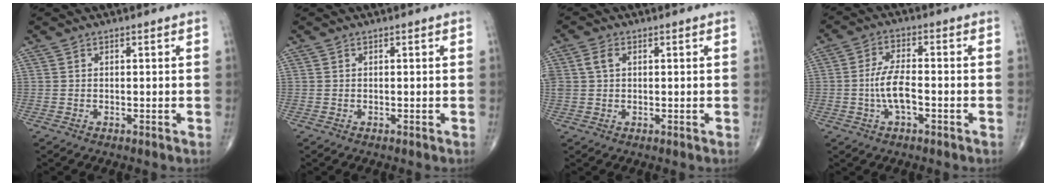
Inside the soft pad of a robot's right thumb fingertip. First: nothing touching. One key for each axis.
{"total": 0.0}
{"total": 3.7, "fx": 0.9, "fy": 2.5, "fz": 2.6, "tx": -0.067, "ty": 0.012, "tz": 0.020}
{"total": 6.5, "fx": -1.5, "fy": 2.8, "fz": 5.7, "tx": -0.117, "ty": 0.016, "tz": -0.030}